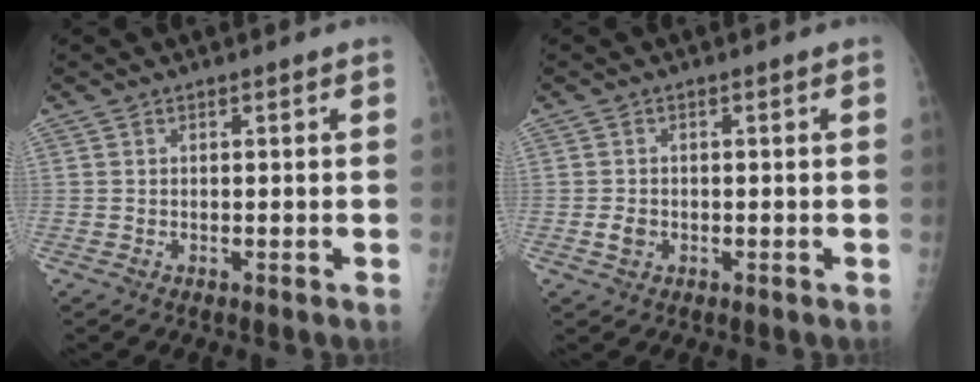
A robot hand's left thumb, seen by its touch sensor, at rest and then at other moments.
{"total": 2.1, "force": [-0.5, 1.7, 1.1], "torque": [-0.015, 0.002, -0.006]}